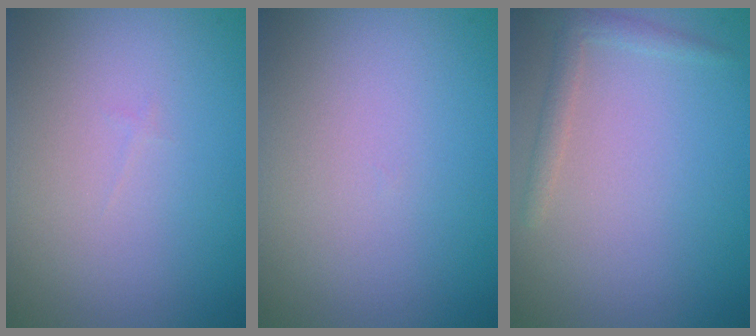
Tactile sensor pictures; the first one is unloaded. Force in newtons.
{"total": 0.0}
{"total": 1.5, "press": 1.5, "slide": 0.1}